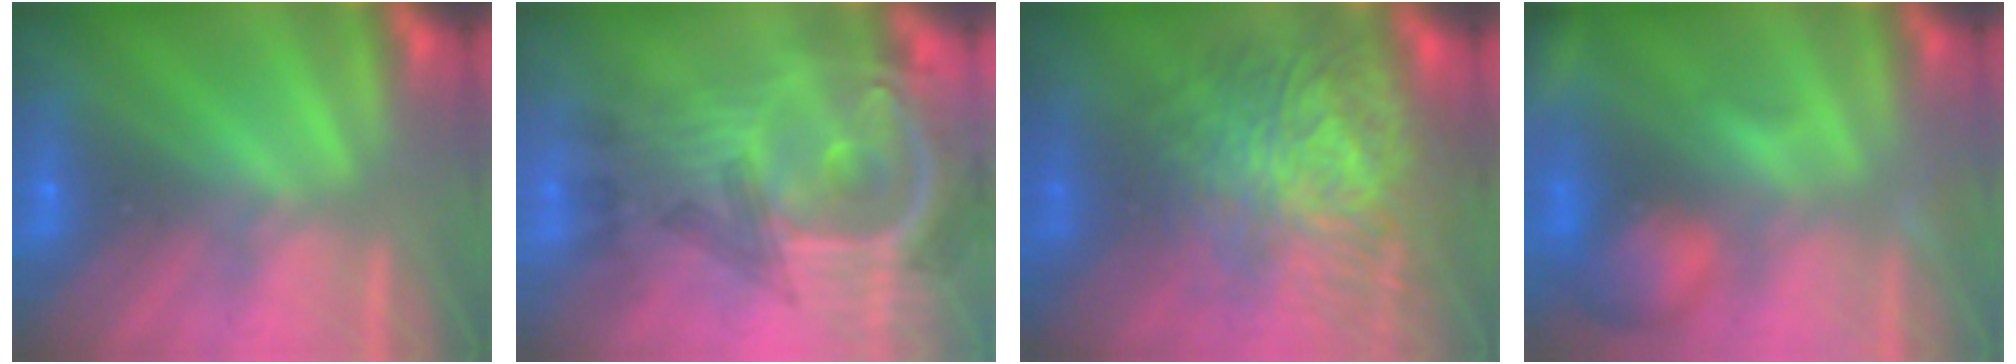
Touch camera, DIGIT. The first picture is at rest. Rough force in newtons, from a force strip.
{"total": 6.7}
{"total": 7.6}
{"total": 7.0}